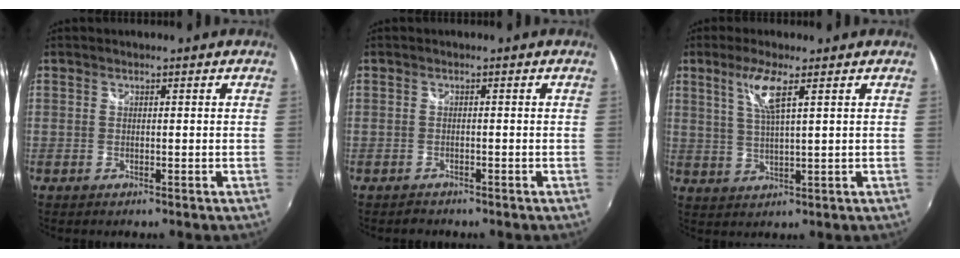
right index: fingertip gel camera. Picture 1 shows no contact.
{"total": 1.2, "force": [-1.1, 0.4, -0.1], "torque": [-0.002, 0.001, -0.018]}
{"total": 5.8, "force": [2.8, 0.3, 5.1], "torque": [-0.103, -0.002, 0.058]}